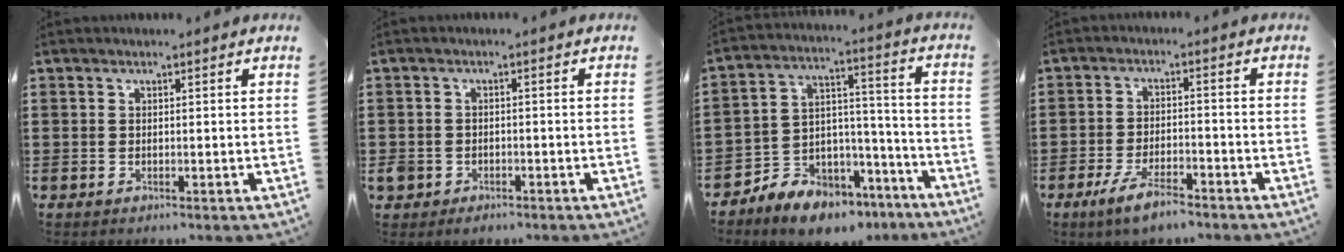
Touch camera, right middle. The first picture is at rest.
{"total": 1.8, "force": [-1.2, 1.3, 0.3], "torque": [-0.010, 0.002, -0.027]}
{"total": 7.7, "force": [-6.9, 3.3, 0.4], "torque": [-0.013, 0.021, -0.133]}
{"total": 5.6, "force": [-4.0, 1.5, 3.6], "torque": [-0.078, 0.000, -0.077]}